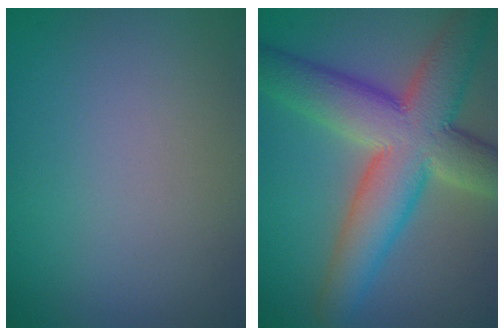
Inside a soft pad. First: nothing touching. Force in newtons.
{"total": 10.4, "press": 10.4, "slide": 0.5}